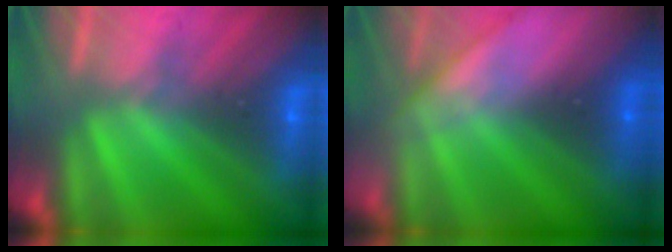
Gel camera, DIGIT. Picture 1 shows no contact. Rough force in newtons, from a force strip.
{"total": 2.9}